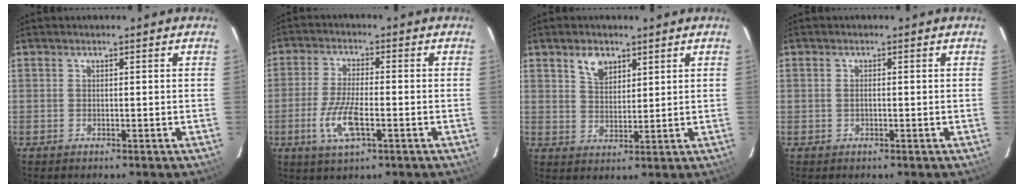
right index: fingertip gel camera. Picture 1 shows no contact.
{"total": 8.4, "force": [-2.9, 2.6, 7.5], "torque": [-0.160, -0.010, -0.056]}
{"total": 4.8, "force": [3.0, 2.8, 2.5], "torque": [-0.038, 0.007, 0.058]}
{"total": 0.8, "force": [-0.1, 0.5, 0.7], "torque": [-0.013, 0.001, -0.003]}